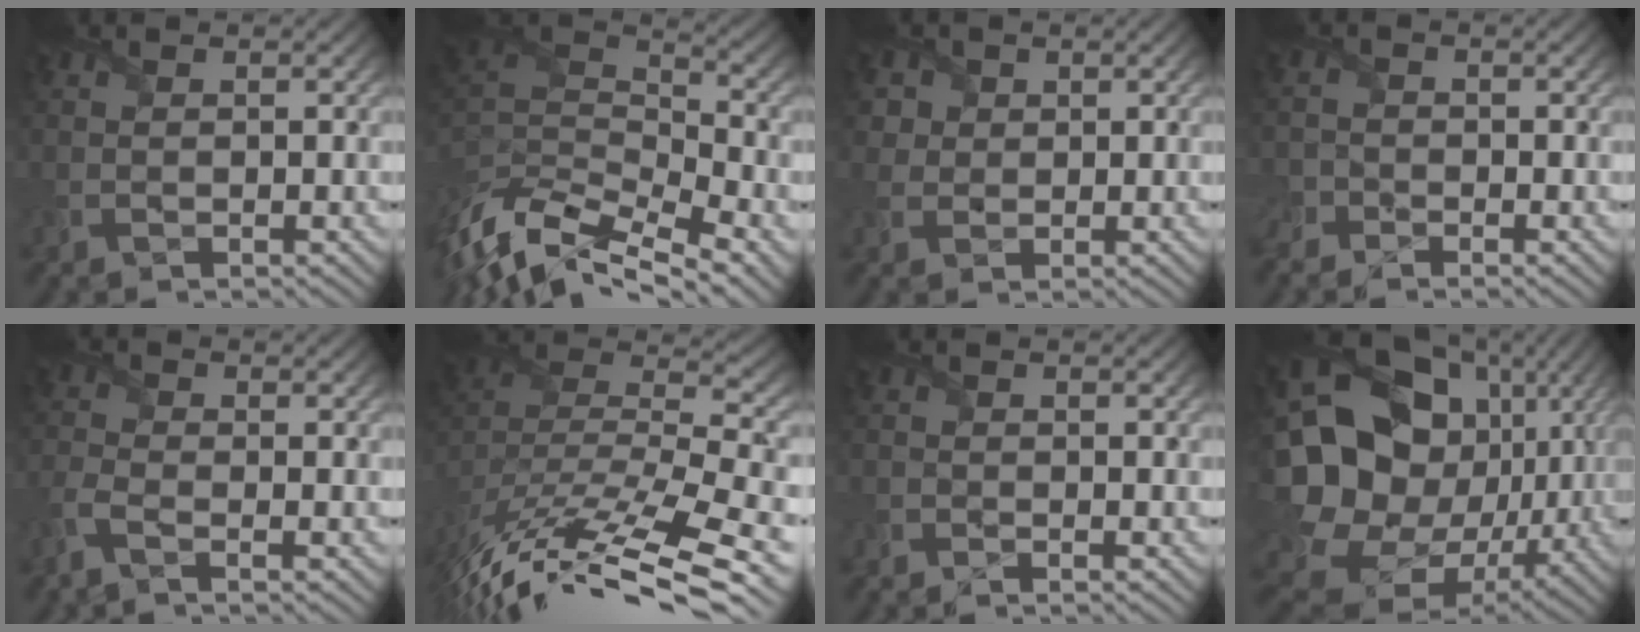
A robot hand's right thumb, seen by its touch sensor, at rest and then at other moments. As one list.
[{"total": 11.6, "force": [-6.2, 4.9, 8.5], "torque": [-0.201, -0.005, -0.113]}, {"total": 3.3, "force": [1.6, 2.8, 0.7], "torque": [-0.047, -0.008, 0.031]}, {"total": 2.6, "force": [-2.2, 1.1, 0.5], "torque": [-0.013, -0.002, -0.050]}, {"total": 3.1, "force": [-2.0, 0.8, 2.2], "torque": [-0.066, -0.004, -0.053]}, {"total": 14.0, "force": [-9.1, 3.8, 9.9], "torque": [-0.198, 0.000, -0.134]}, {"total": 1.2, "force": [-1.1, 0.1, 0.3], "torque": [-0.008, -0.005, -0.026]}, {"total": 21.4, "force": [0.4, 16.8, 13.3], "torque": [-0.312, -0.032, 0.033]}]